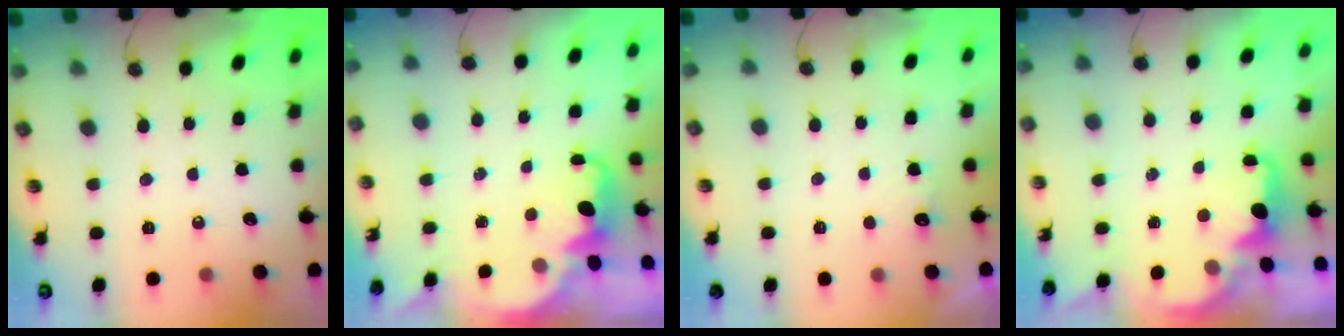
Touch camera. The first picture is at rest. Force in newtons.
{"total": 2.3, "press": 2.2, "slide": 0.6}
{"total": 3.2, "press": 3.1, "slide": 0.7}
{"total": 2.3, "press": 2.1, "slide": 0.8}